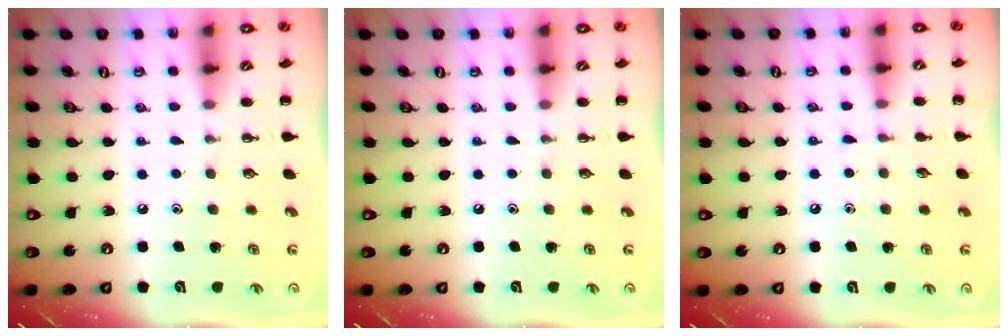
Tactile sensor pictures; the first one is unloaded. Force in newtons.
{"total": 0.0}
{"total": 4.9, "press": 4.5, "slide": 1.7}